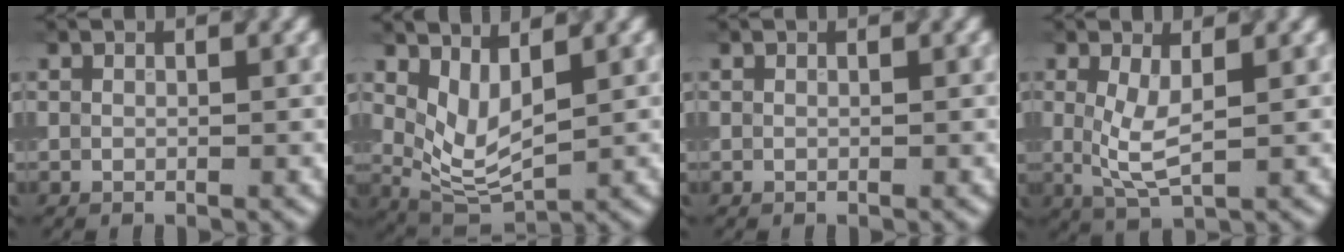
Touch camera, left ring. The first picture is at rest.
{"total": 4.0, "force": [1.5, 1.8, 3.2], "torque": [-0.069, -0.014, 0.037]}
{"total": 0.0}
{"total": 3.6, "force": [0.4, 1.2, 3.4], "torque": [-0.077, -0.006, 0.011]}